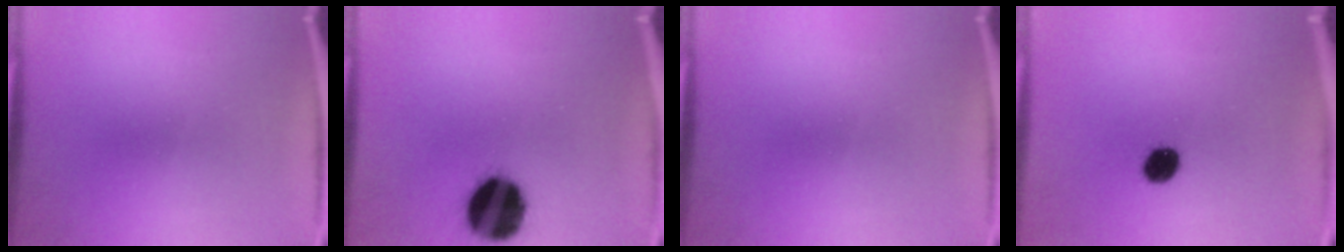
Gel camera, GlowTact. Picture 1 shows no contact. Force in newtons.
{"total": 18.5}
{"total": 0.0}
{"total": 5.9}